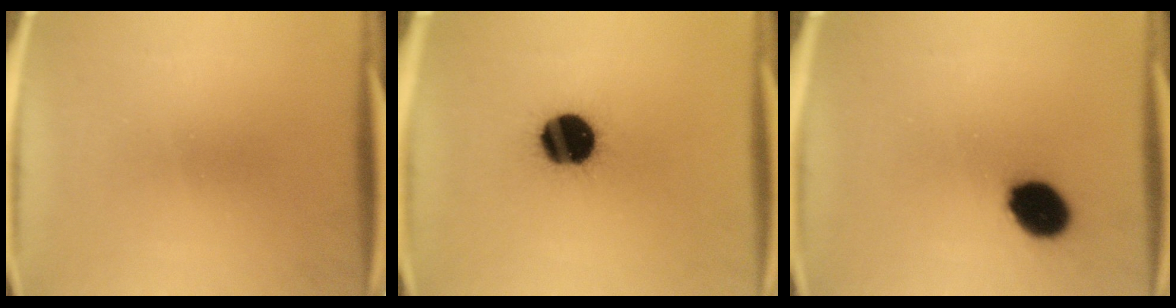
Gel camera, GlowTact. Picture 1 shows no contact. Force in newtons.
{"total": 16.0}
{"total": 10.6}